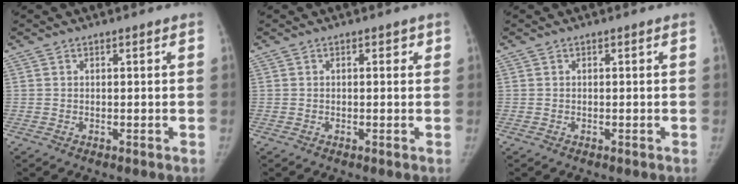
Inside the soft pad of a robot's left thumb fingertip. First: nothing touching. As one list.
[{"total": 1.1, "force": [0.5, 0.6, 0.8], "torque": [-0.002, 0.001, 0.004]}, {"total": 0.0}]